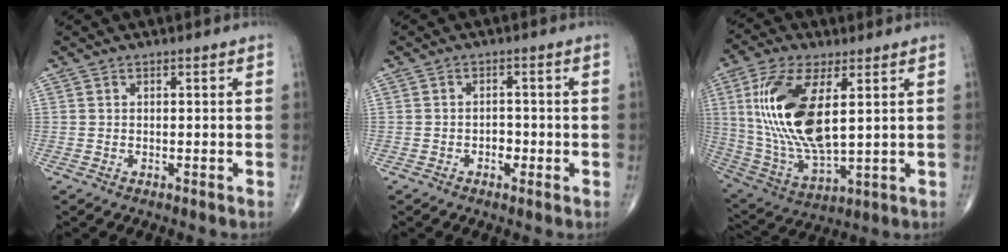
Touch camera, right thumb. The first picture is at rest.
{"total": 2.2, "force": [-0.8, 1.5, 1.4], "torque": [-0.010, 0.006, -0.014]}
{"total": 19.4, "force": [4.1, 8.3, 17.0], "torque": [-0.356, -0.022, 0.086]}